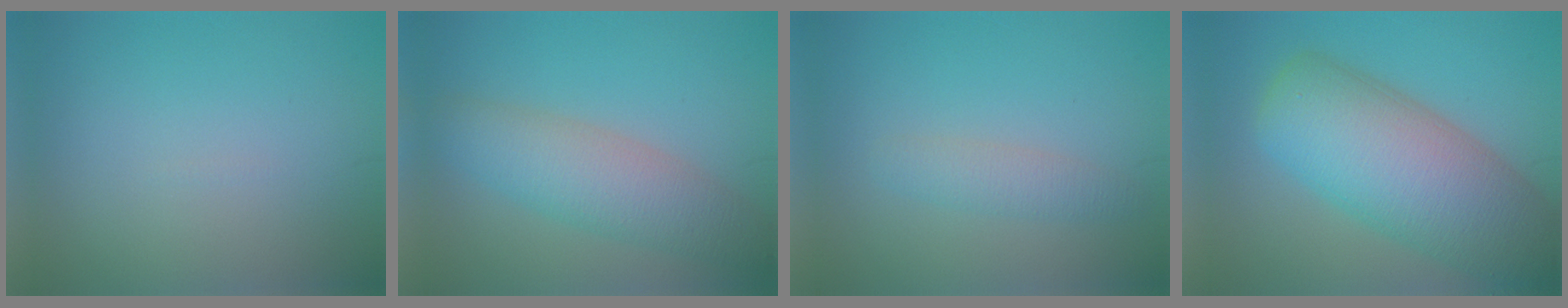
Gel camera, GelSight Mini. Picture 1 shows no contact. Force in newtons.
{"total": 5.7, "press": 5.7, "slide": 0.3}
{"total": 2.1, "press": 2.1, "slide": 0.1}
{"total": 12.3, "press": 12.3, "slide": 0.8}